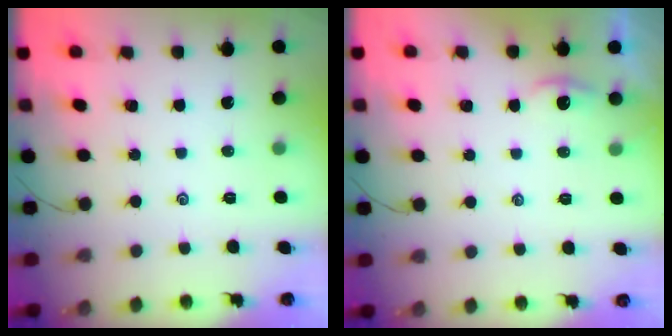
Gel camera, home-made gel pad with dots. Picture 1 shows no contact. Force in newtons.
{"total": 2.0, "press": 2.0, "slide": 0.1}